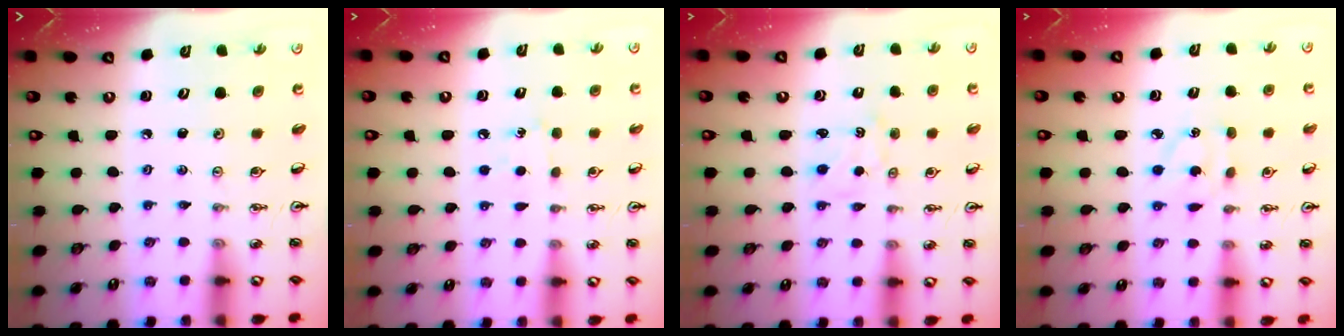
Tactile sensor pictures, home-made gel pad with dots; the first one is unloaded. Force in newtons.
{"total": 6.2, "press": 6.2, "slide": 0.8}
{"total": 2.1, "press": 2.1, "slide": 0.2}
{"total": 3.9, "press": 3.9, "slide": 0.5}